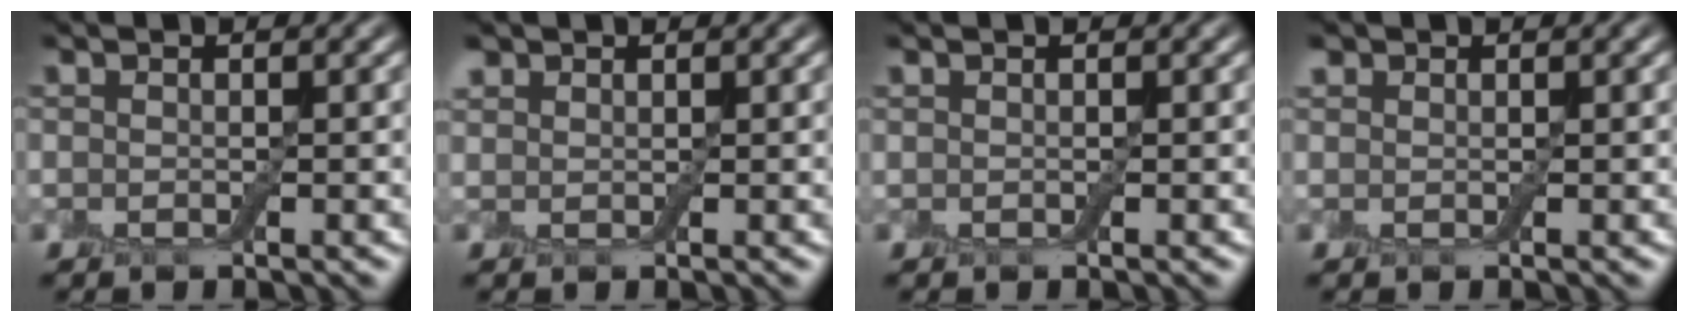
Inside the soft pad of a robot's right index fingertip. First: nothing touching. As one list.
[{"total": 1.0, "force": [0.8, 0.6, 0.1], "torque": [-0.002, 0.005, 0.018]}, {"total": 0.0}, {"total": 0.6, "force": [0.6, 0.3, 0.0], "torque": [0.001, 0.004, 0.011]}]